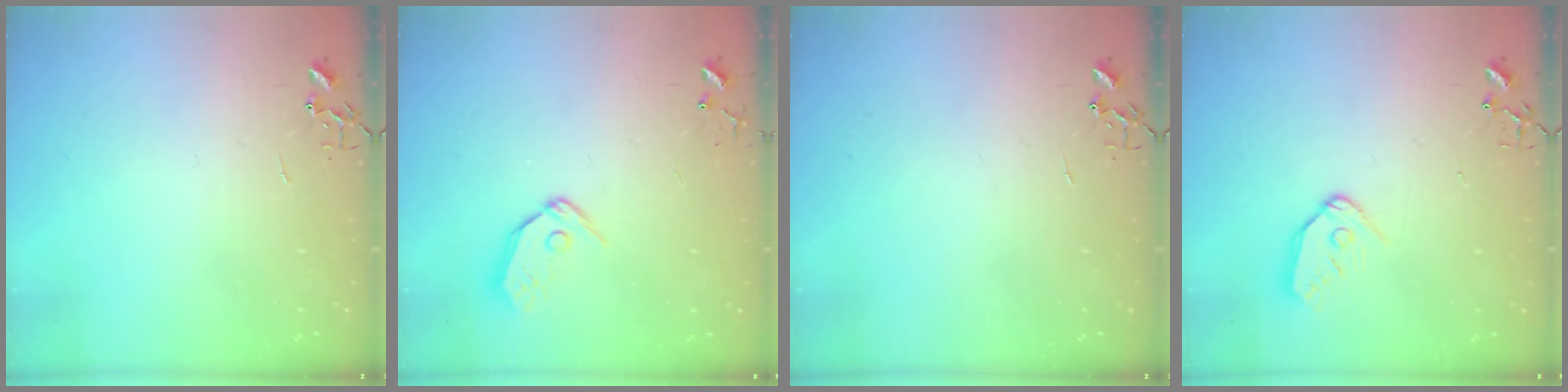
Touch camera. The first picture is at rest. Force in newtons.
{"total": 8.3, "press": 8.2, "slide": 0.7}
{"total": 0.0}
{"total": 10.0, "press": 9.9, "slide": 1.1}